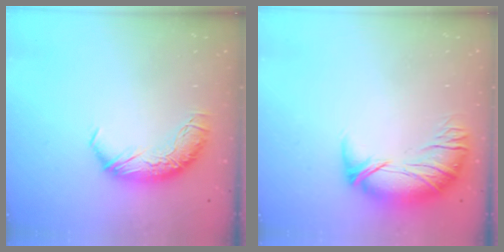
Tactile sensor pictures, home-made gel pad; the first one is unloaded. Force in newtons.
{"total": 2.8, "press": 1.7, "slide": 2.3}